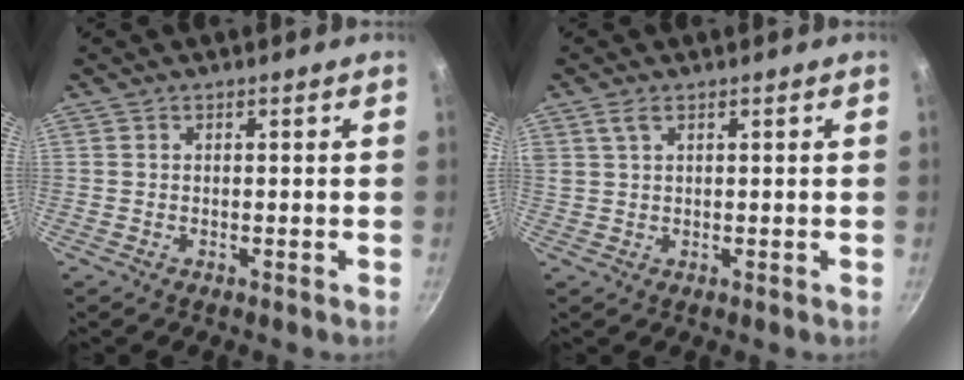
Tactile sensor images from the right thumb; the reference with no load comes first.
{"total": 2.2, "force": [1.2, 1.0, 1.5], "torque": [-0.029, -0.001, 0.027]}